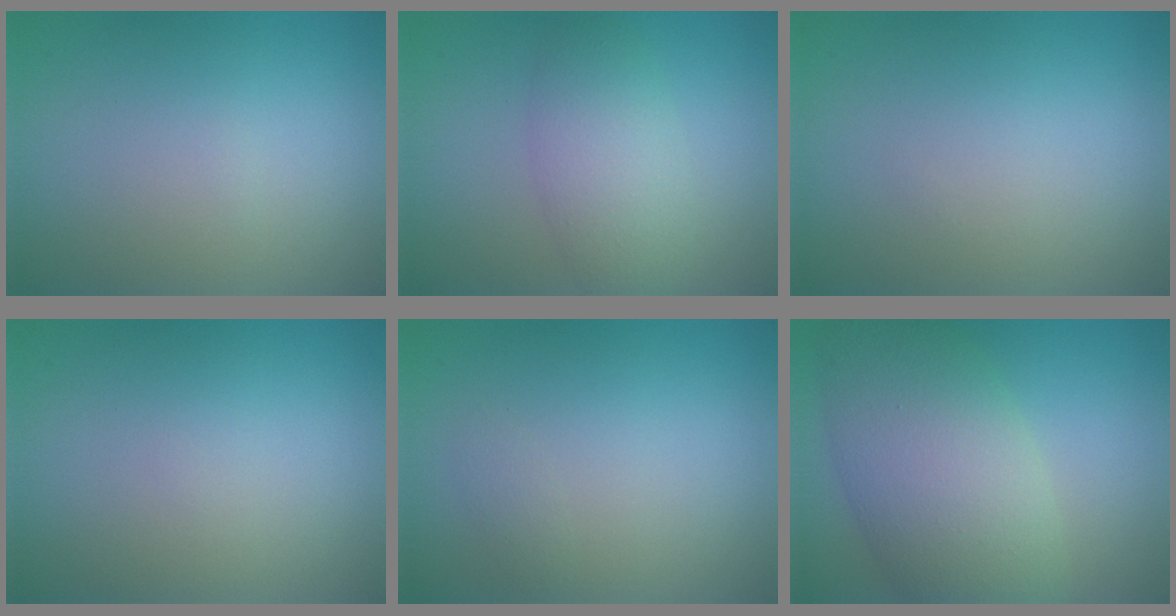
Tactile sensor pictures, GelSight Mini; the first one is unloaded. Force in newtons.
{"total": 2.4, "press": 2.4, "slide": 0.3}
{"total": 0.0}
{"total": 0.0}
{"total": 0.7, "press": 0.7, "slide": 0.0}
{"total": 9.6, "press": 9.6, "slide": 0.4}